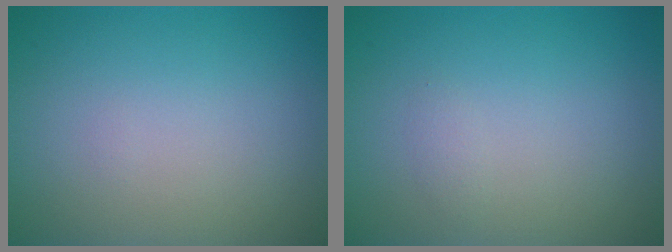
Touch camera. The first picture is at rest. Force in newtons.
{"total": 0.6, "press": 0.6, "slide": 0.0}